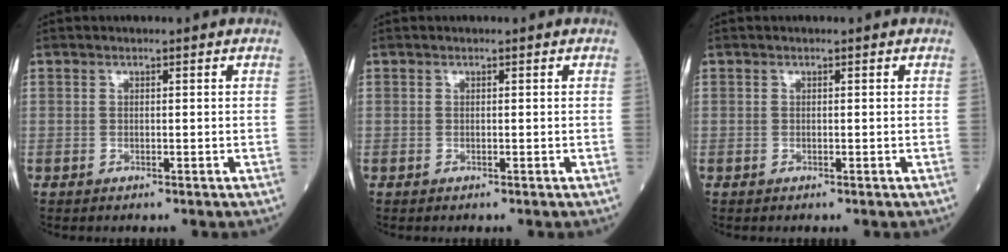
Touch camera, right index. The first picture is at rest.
{"total": 0.0}
{"total": 0.0}